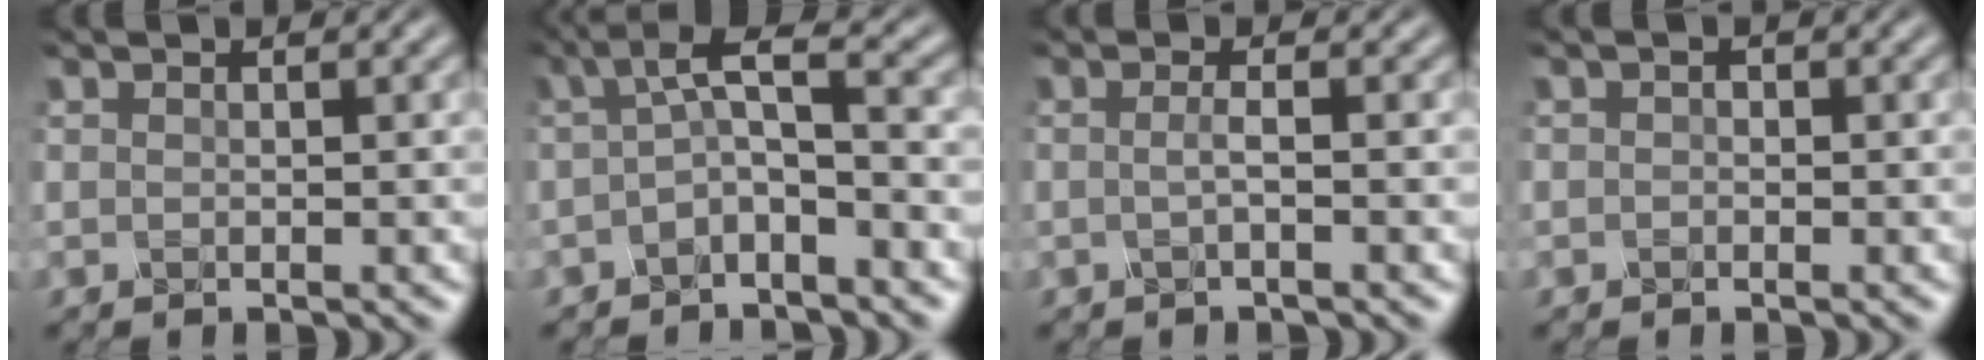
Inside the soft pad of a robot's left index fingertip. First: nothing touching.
{"total": 3.6, "force": [-0.7, 0.9, 3.4], "torque": [-0.063, 0.015, -0.022]}
{"total": 1.2, "force": [-0.6, 0.1, 1.0], "torque": [-0.021, 0.004, -0.018]}
{"total": 0.6, "force": [-0.3, 0.5, 0.2], "torque": [-0.003, 0.002, -0.011]}